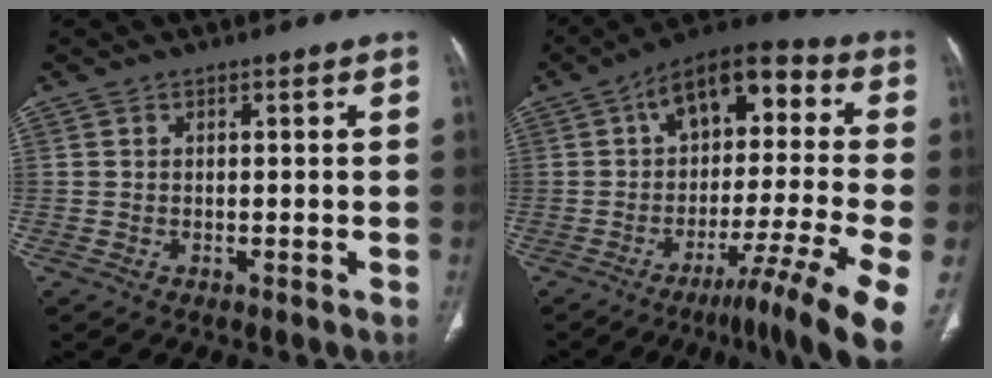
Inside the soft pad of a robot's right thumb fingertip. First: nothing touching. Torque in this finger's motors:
{"motor_torque": [2.58, 2.43, 1.43, -1.34, 0.19]}